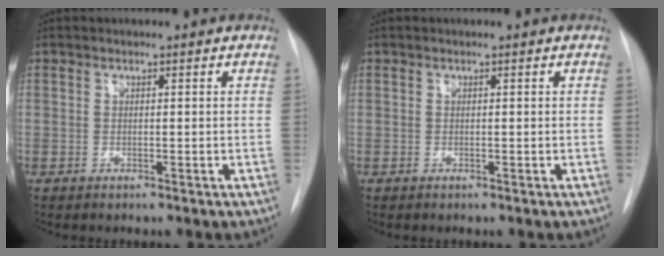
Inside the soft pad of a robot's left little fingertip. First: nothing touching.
{"total": 0.0}